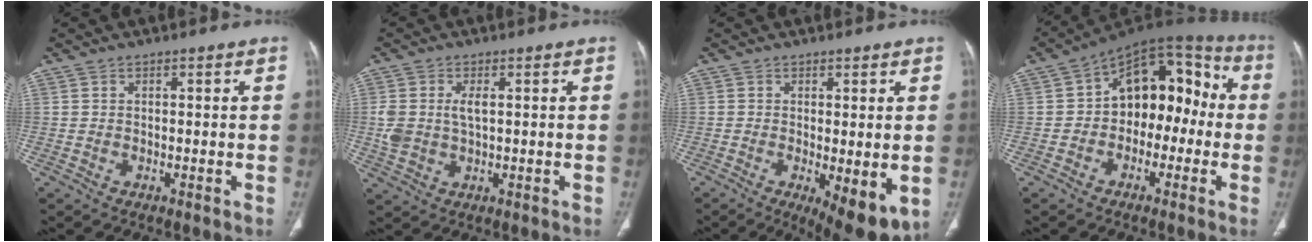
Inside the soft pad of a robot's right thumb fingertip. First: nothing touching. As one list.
[{"total": 5.7, "force": [0.7, 3.3, 4.6], "torque": [-0.104, 0.005, 0.018]}, {"total": 9.3, "force": [-2.3, 3.0, 8.5], "torque": [-0.122, -0.025, -0.028]}, {"total": 15.6, "force": [-0.8, 10.4, 11.6], "torque": [-0.112, 0.054, -0.028]}]